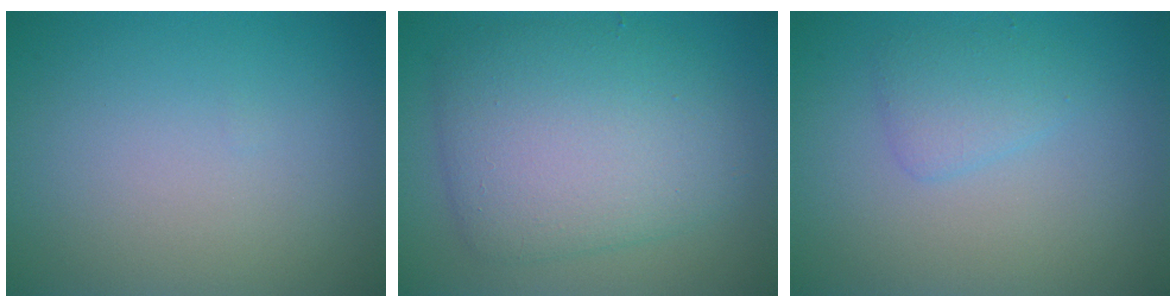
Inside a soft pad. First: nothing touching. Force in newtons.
{"total": 7.2, "press": 7.2, "slide": 0.1}
{"total": 1.8, "press": 1.8, "slide": 0.1}